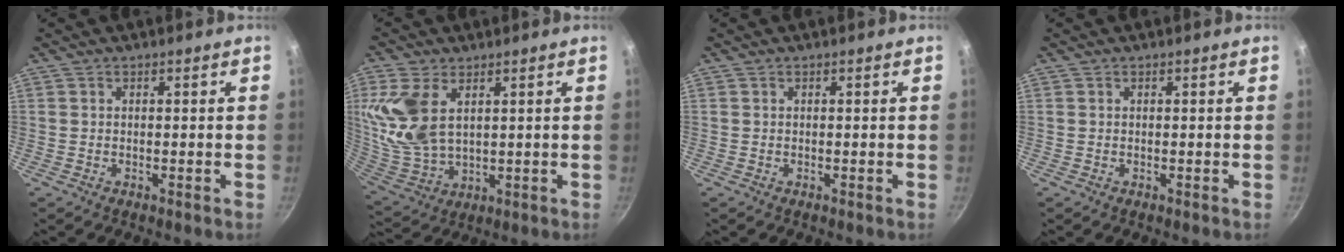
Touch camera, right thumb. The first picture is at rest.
{"total": 13.4, "force": [4.3, 8.0, 9.9], "torque": [-0.203, -0.024, 0.099]}
{"total": 0.0}
{"total": 0.0}